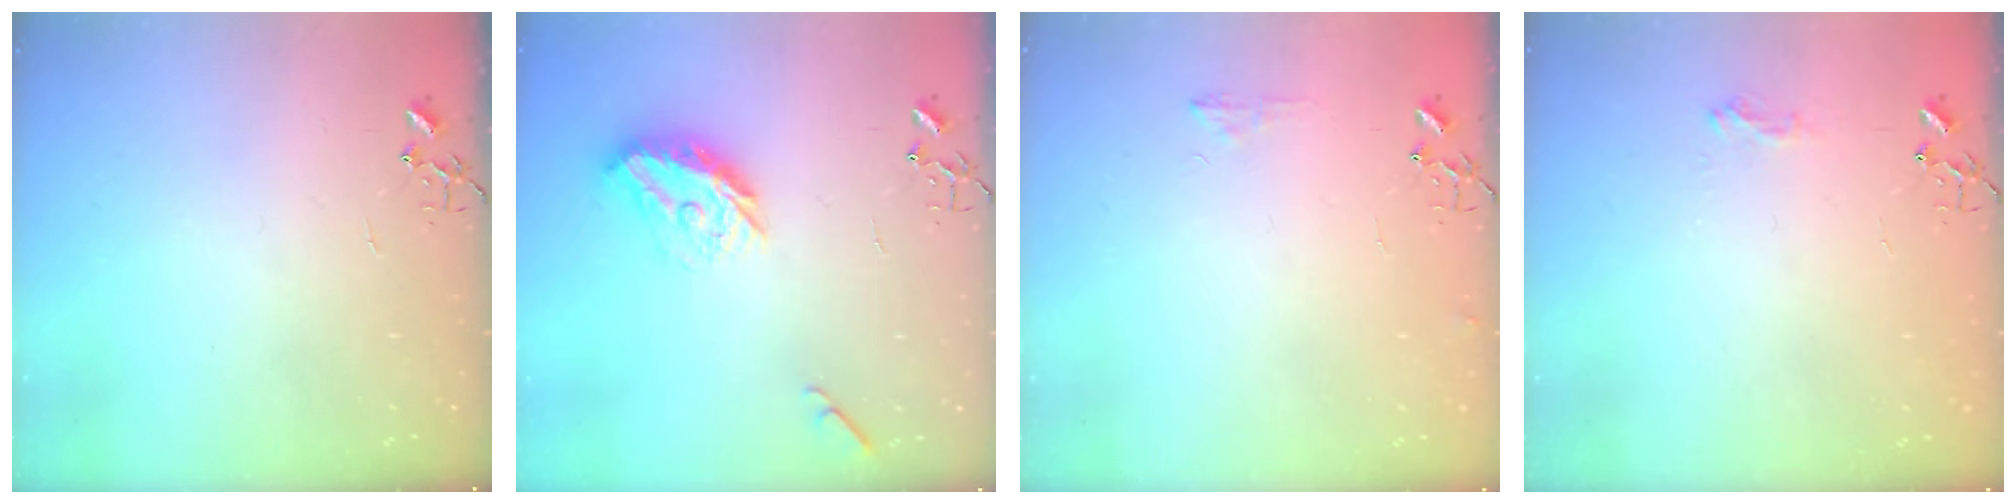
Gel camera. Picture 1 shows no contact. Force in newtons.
{"total": 13.8, "press": 13.8, "slide": 0.6}
{"total": 5.7, "press": 5.7, "slide": 0.8}
{"total": 7.8, "press": 7.8, "slide": 0.7}